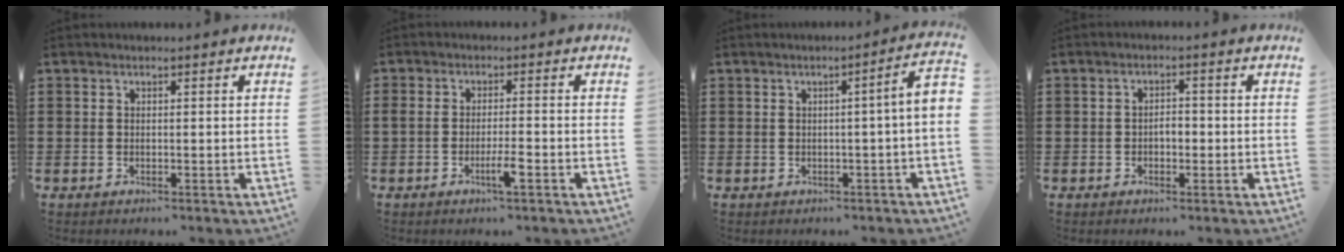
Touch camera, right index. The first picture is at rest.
{"total": 3.5, "force": [-1.7, 0.5, 3.0], "torque": [-0.059, -0.001, -0.033]}
{"total": 3.0, "force": [-0.5, -0.2, 3.0], "torque": [-0.051, -0.003, -0.011]}
{"total": 2.3, "force": [-0.6, 1.1, 1.9], "torque": [-0.037, 0.005, -0.013]}